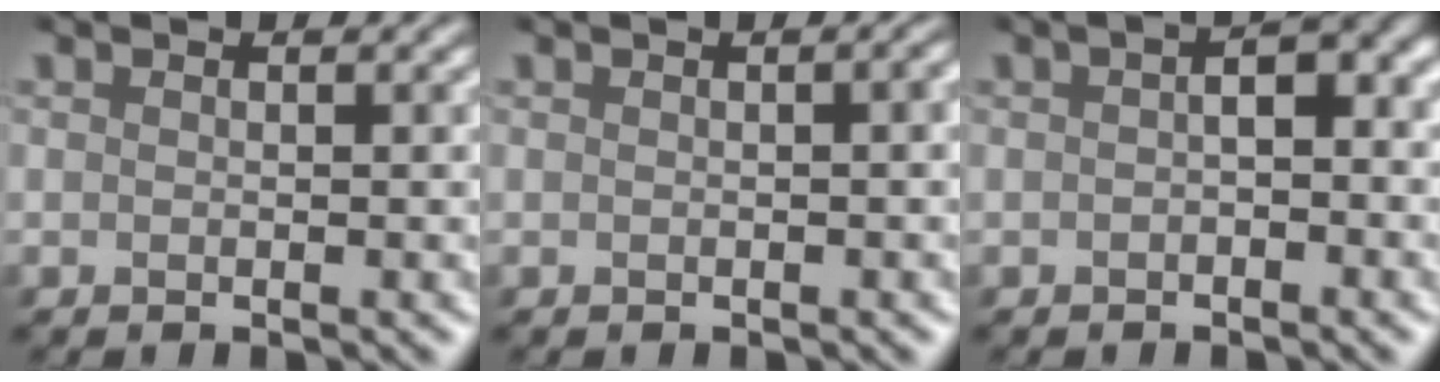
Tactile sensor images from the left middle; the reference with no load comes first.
{"total": 2.6, "force": [-0.4, 1.3, 2.2], "torque": [-0.009, 0.014, -0.013]}
{"total": 2.5, "force": [-0.7, 1.0, 2.2], "torque": [-0.035, 0.007, -0.017]}